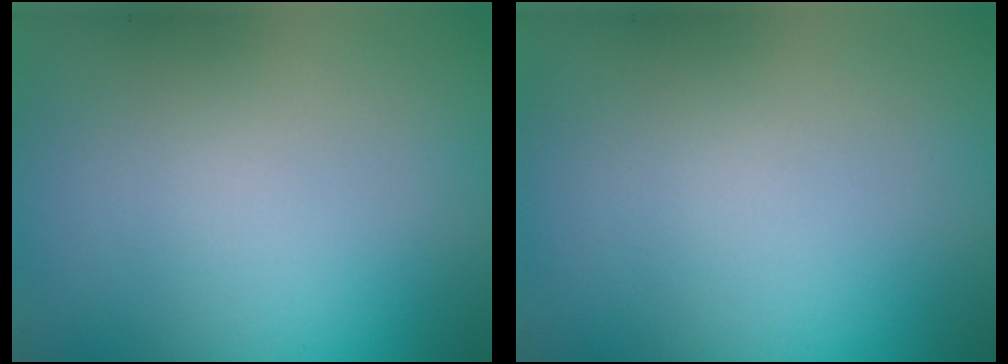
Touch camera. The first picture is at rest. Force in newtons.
{"total": 0.0}